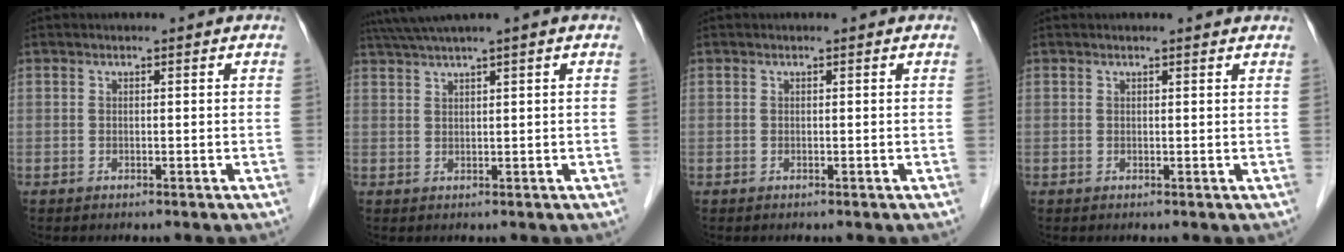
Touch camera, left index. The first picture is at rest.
{"total": 4.7, "force": [3.5, -1.1, 3.0], "torque": [-0.062, 0.024, 0.068]}
{"total": 0.0}
{"total": 2.1, "force": [2.0, 0.1, 0.6], "torque": [-0.013, 0.008, 0.017]}